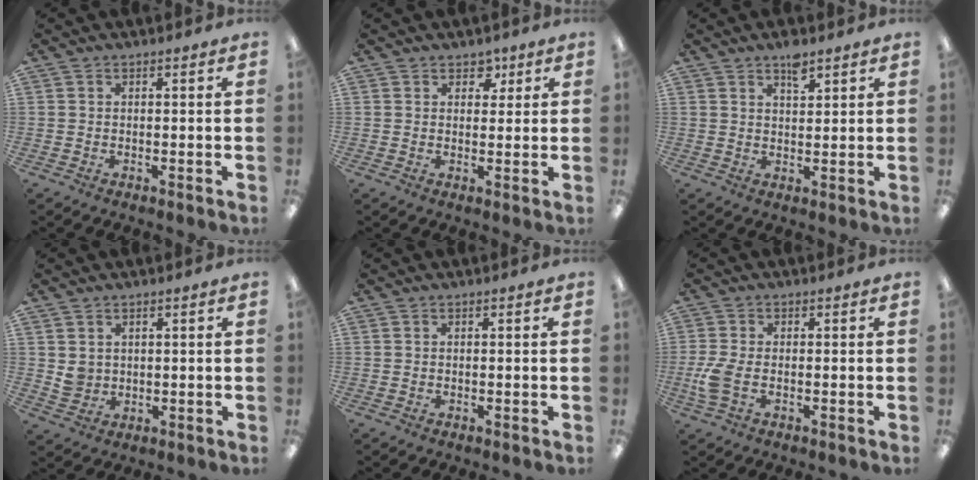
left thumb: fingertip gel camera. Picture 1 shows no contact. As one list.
[{"total": 3.5, "force": [2.0, 2.6, 1.2], "torque": [-0.004, -0.005, 0.033]}, {"total": 4.2, "force": [3.1, 1.5, 2.4], "torque": [-0.029, -0.016, 0.051]}, {"total": 3.2, "force": [1.5, 2.8, 0.6], "torque": [-0.011, -0.001, 0.028]}, {"total": 0.0}, {"total": 5.3, "force": [-0.9, 2.7, 4.5], "torque": [-0.101, 0.000, -0.018]}]